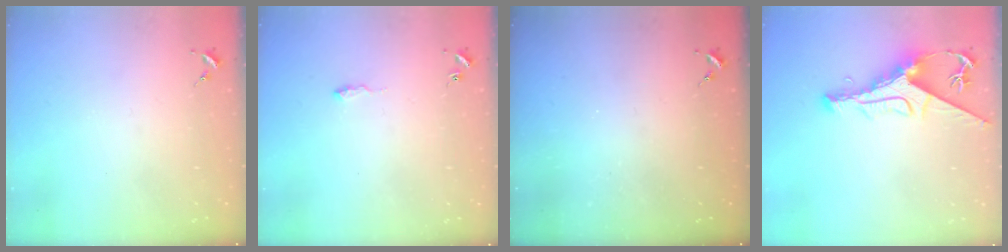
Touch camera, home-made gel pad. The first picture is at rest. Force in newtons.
{"total": 4.1, "press": 4.1, "slide": 0.6}
{"total": 0.0}
{"total": 10.6, "press": 10.5, "slide": 1.4}